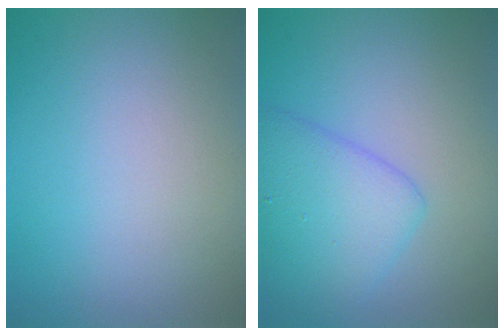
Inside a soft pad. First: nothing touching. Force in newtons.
{"total": 4.8, "press": 4.8, "slide": 0.1}